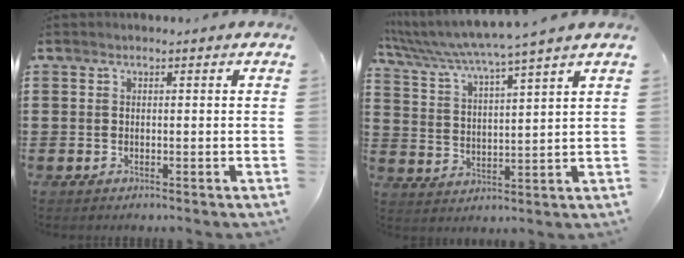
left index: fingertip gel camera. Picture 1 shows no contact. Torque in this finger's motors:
{"motor_torque": [2.14, 0.00, 0.54, 0.21]}